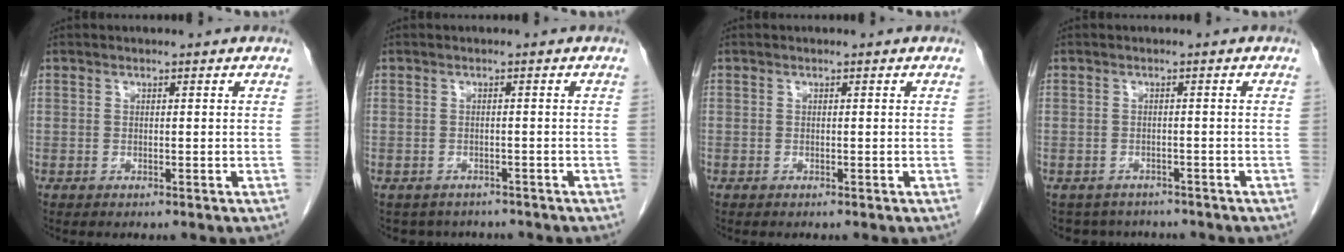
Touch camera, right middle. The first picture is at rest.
{"total": 5.0, "force": [-4.3, 2.3, 0.3], "torque": [0.000, 0.002, -0.052]}
{"total": 0.0}
{"total": 5.6, "force": [-5.0, 2.6, 0.4], "torque": [-0.002, 0.004, -0.063]}